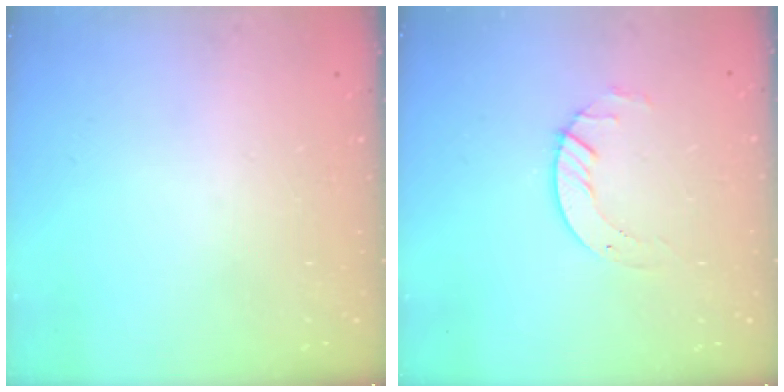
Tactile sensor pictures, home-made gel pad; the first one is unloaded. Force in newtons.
{"total": 3.3, "press": 3.3, "slide": 0.4}